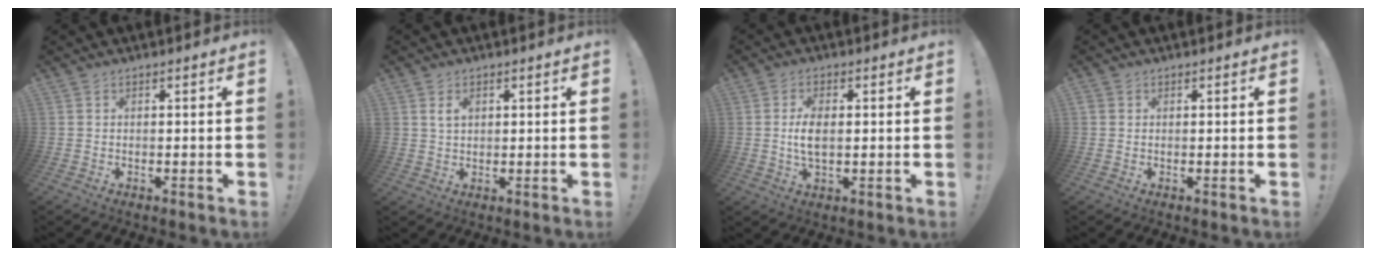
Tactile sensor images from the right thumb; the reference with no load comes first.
{"total": 3.3, "force": [1.4, 2.2, 1.9], "torque": [-0.028, 0.001, 0.024]}
{"total": 5.9, "force": [0.3, 2.9, 5.1], "torque": [-0.093, -0.009, -0.004]}
{"total": 0.8, "force": [0.2, 0.8, 0.3], "torque": [-0.012, 0.005, 0.006]}